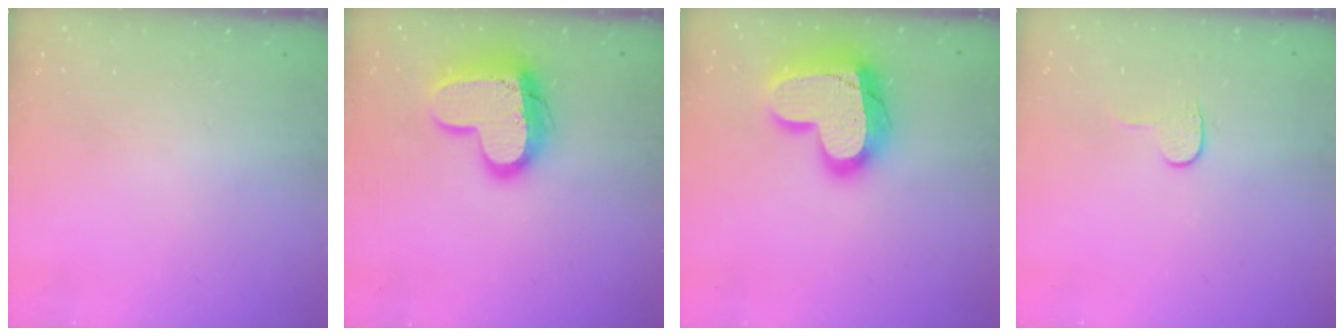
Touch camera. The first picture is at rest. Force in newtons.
{"total": 16.3, "press": 16.3, "slide": 1.3}
{"total": 21.4, "press": 21.3, "slide": 1.7}
{"total": 3.4, "press": 3.4, "slide": 0.4}